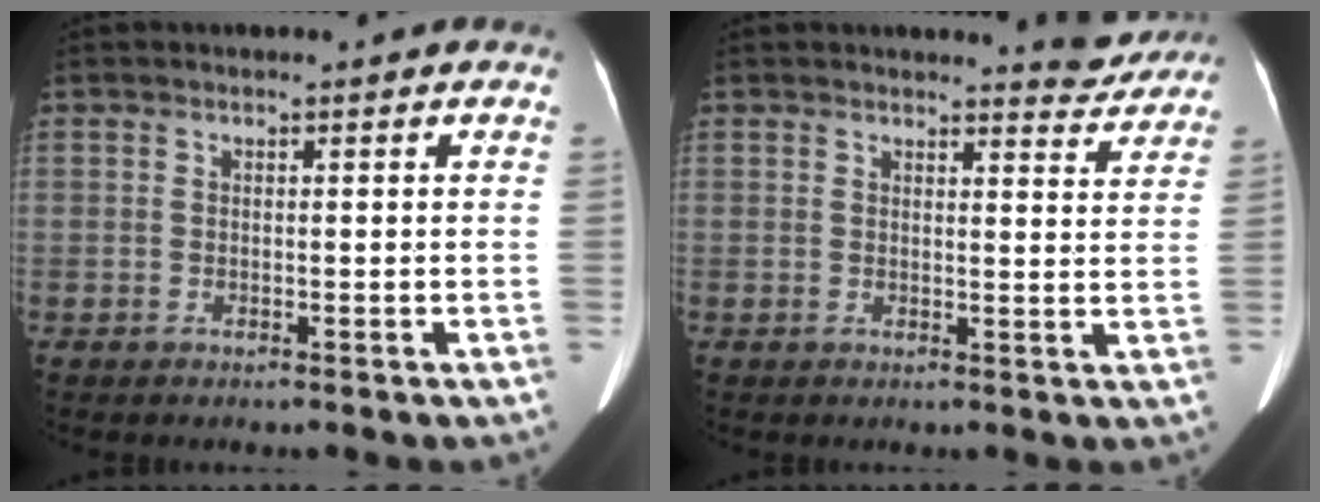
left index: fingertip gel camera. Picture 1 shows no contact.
{"total": 4.7, "force": [4.6, 0.7, 0.3], "torque": [-0.001, -0.021, 0.040]}